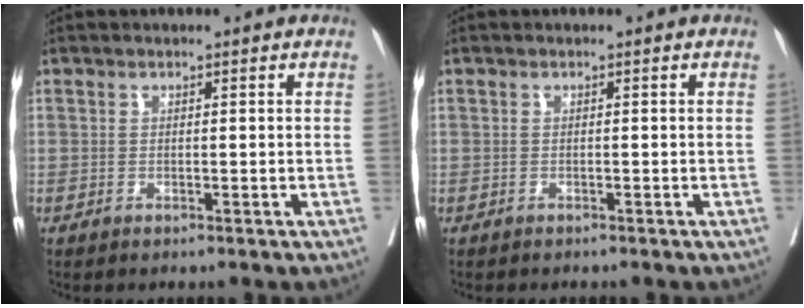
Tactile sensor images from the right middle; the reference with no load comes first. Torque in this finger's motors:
{"motor_torque": [0.35, -0.43, -0.01, 0.00]}